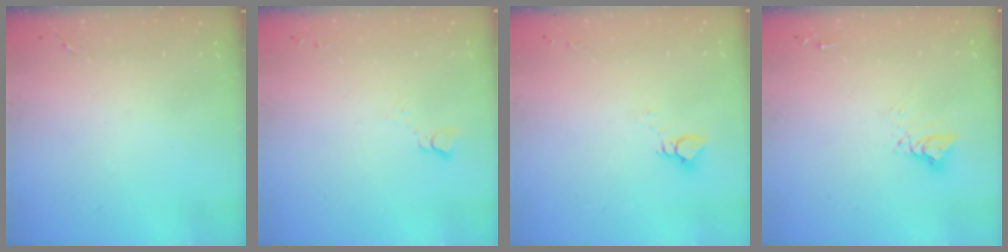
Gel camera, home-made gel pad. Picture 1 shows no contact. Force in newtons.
{"total": 2.5, "press": 2.5, "slide": 0.2}
{"total": 4.3, "press": 4.3, "slide": 0.4}
{"total": 7.3, "press": 7.3, "slide": 0.7}